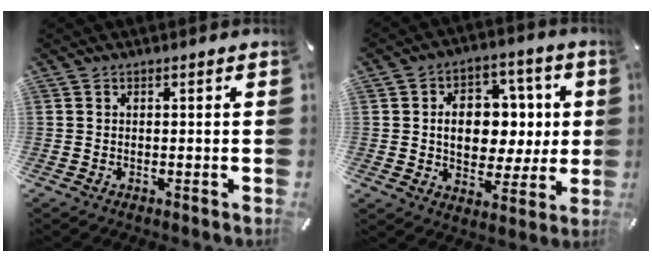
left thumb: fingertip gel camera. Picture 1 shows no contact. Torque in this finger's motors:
{"motor_torque": [2.12, 2.04, 1.51, -0.17, 0.14]}